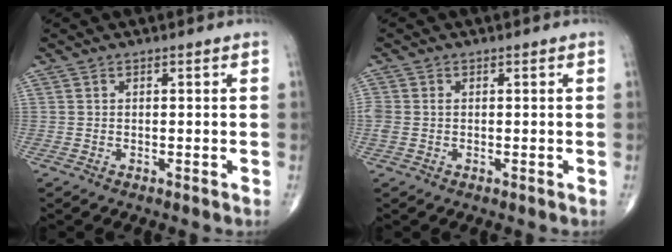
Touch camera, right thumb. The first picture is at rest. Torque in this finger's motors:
{"motor_torque": [-0.12, -0.22, 0.17, -0.01, 0.02]}